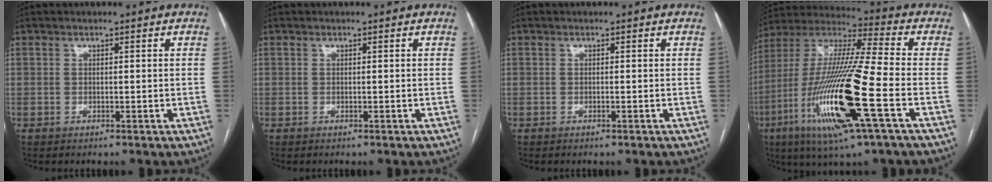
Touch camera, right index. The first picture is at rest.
{"total": 0.0}
{"total": 0.0}
{"total": 22.1, "force": [-7.2, 1.3, 20.9], "torque": [-0.443, -0.028, -0.138]}